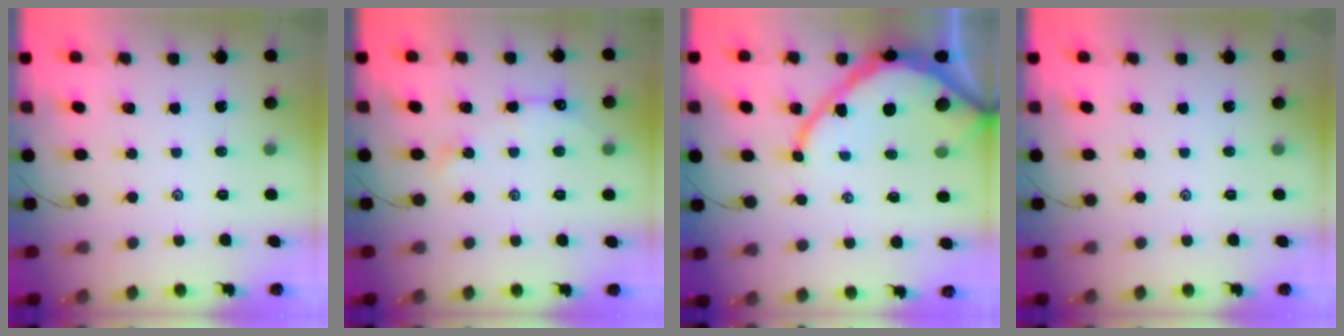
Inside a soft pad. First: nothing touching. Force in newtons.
{"total": 4.8, "press": 4.8, "slide": 0.5}
{"total": 12.9, "press": 12.9, "slide": 1.1}
{"total": 0.0}